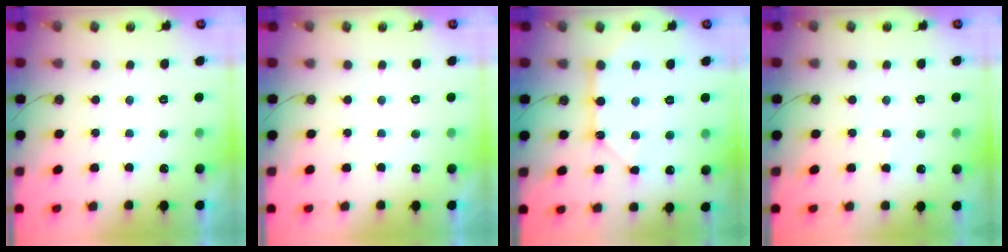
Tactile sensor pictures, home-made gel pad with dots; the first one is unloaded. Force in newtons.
{"total": 0.0}
{"total": 11.6, "press": 11.5, "slide": 1.3}
{"total": 2.8, "press": 2.8, "slide": 0.5}